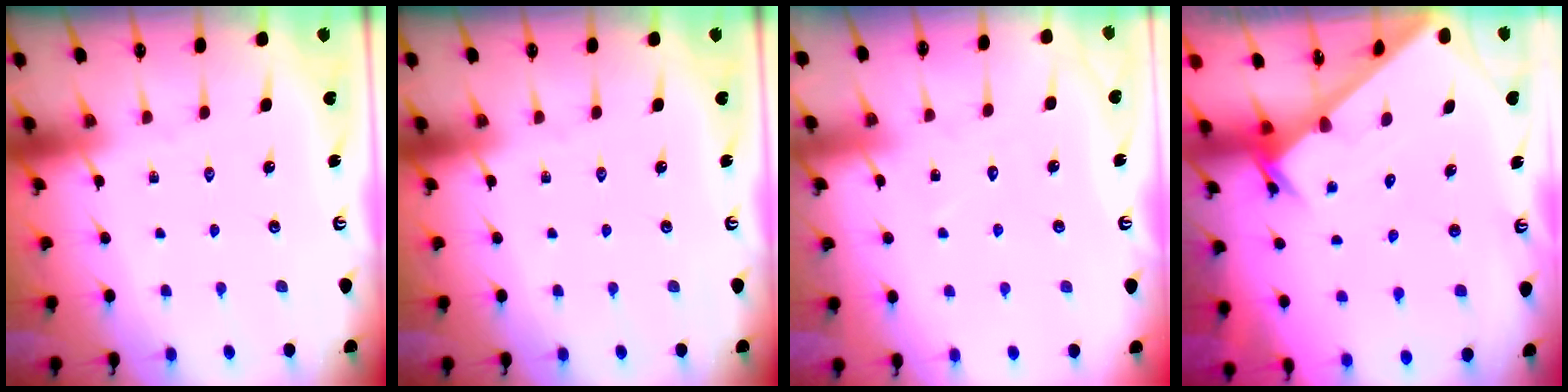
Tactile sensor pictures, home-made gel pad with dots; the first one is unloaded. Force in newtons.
{"total": 0.0}
{"total": 6.2, "press": 6.1, "slide": 0.6}
{"total": 2.1, "press": 2.1, "slide": 0.1}